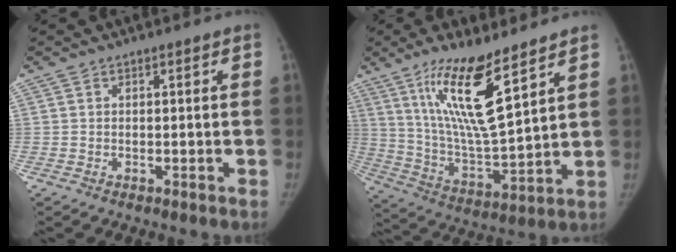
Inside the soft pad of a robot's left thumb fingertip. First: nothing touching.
{"total": 16.8, "force": [9.7, 3.4, 13.3], "torque": [-0.240, -0.060, 0.192]}